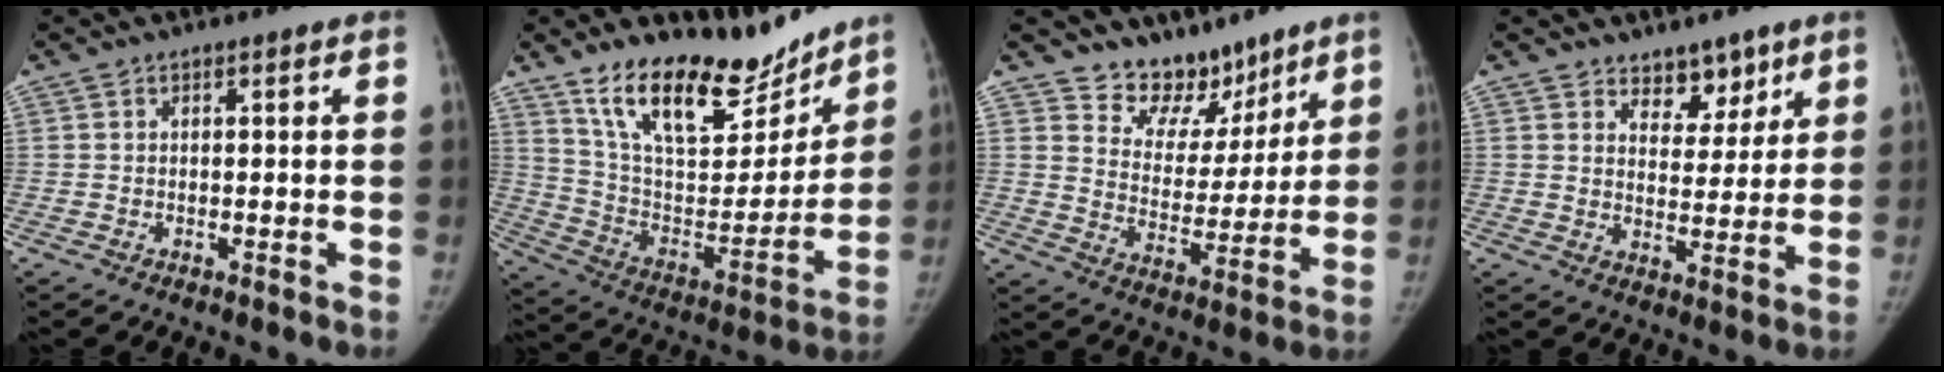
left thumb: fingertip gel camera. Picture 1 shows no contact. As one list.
[{"total": 21.9, "force": [16.9, 8.9, 10.9], "torque": [-0.127, -0.093, 0.289]}, {"total": 10.9, "force": [9.1, 5.8, 1.3], "torque": [0.035, -0.077, 0.161]}, {"total": 6.2, "force": [4.6, 3.6, 1.9], "torque": [0.010, -0.033, 0.074]}]